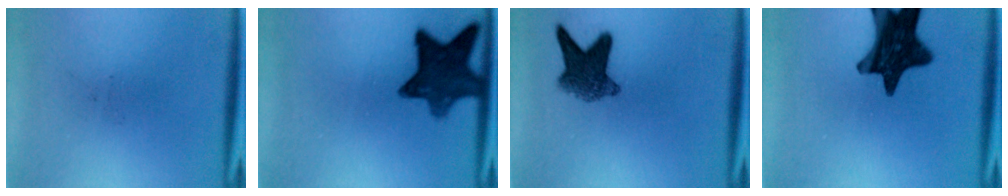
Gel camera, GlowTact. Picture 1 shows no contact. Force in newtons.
{"total": 10.5}
{"total": 6.8}
{"total": 14.7}